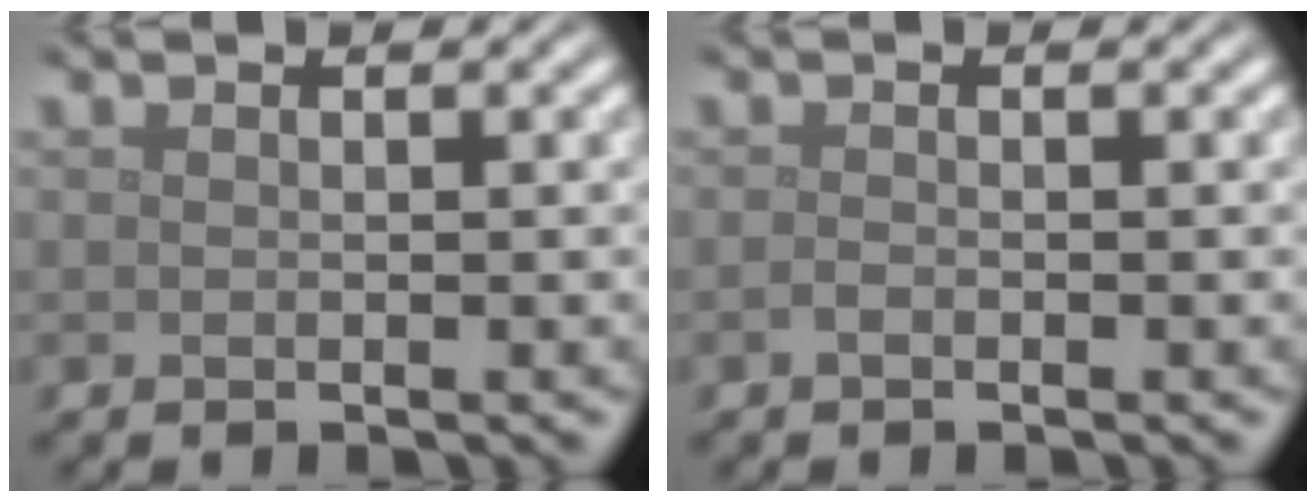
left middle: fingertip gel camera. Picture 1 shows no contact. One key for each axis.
{"total": 0.5, "fx": -0.3, "fy": 0.2, "fz": 0.3, "tx": -0.007, "ty": -0.001, "tz": -0.007}